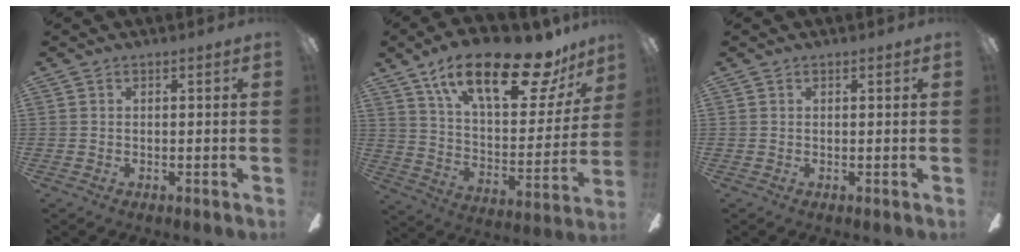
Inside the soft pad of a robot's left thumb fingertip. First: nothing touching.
{"total": 24.5, "force": [16.1, 8.7, 16.4], "torque": [-0.252, -0.093, 0.266]}
{"total": 0.5, "force": [0.4, 0.1, 0.4], "torque": [-0.001, -0.003, 0.005]}